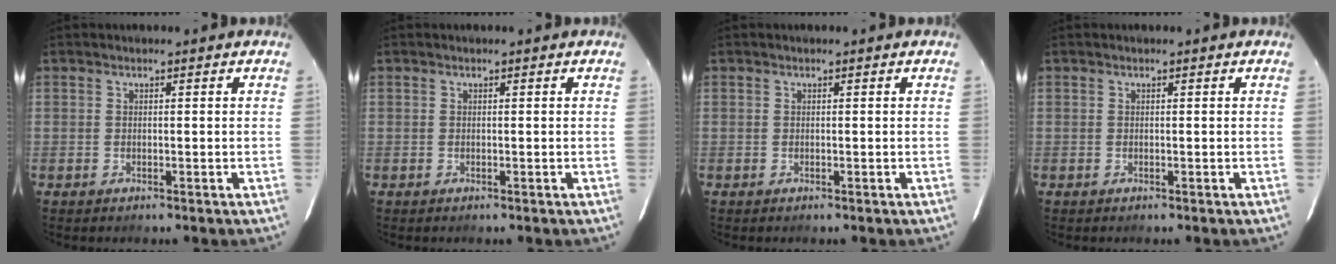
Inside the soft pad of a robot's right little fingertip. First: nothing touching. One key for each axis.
{"total": 0.0}
{"total": 0.0}
{"total": 0.0}